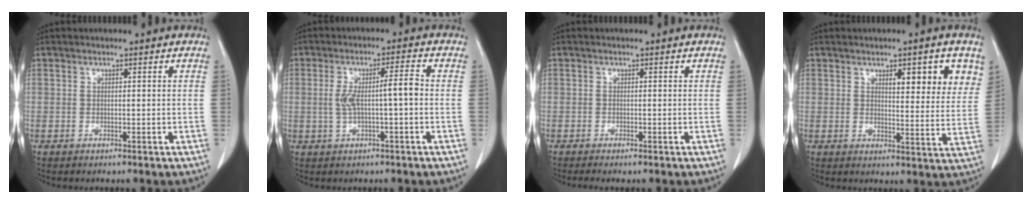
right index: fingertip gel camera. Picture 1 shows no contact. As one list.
[{"total": 5.6, "force": [-0.3, 0.5, 5.5], "torque": [-0.104, 0.016, -0.001]}, {"total": 1.6, "force": [-1.3, 0.0, 0.9], "torque": [-0.011, -0.004, -0.018]}, {"total": 8.5, "force": [4.4, 2.3, 6.9], "torque": [-0.080, -0.007, 0.057]}]